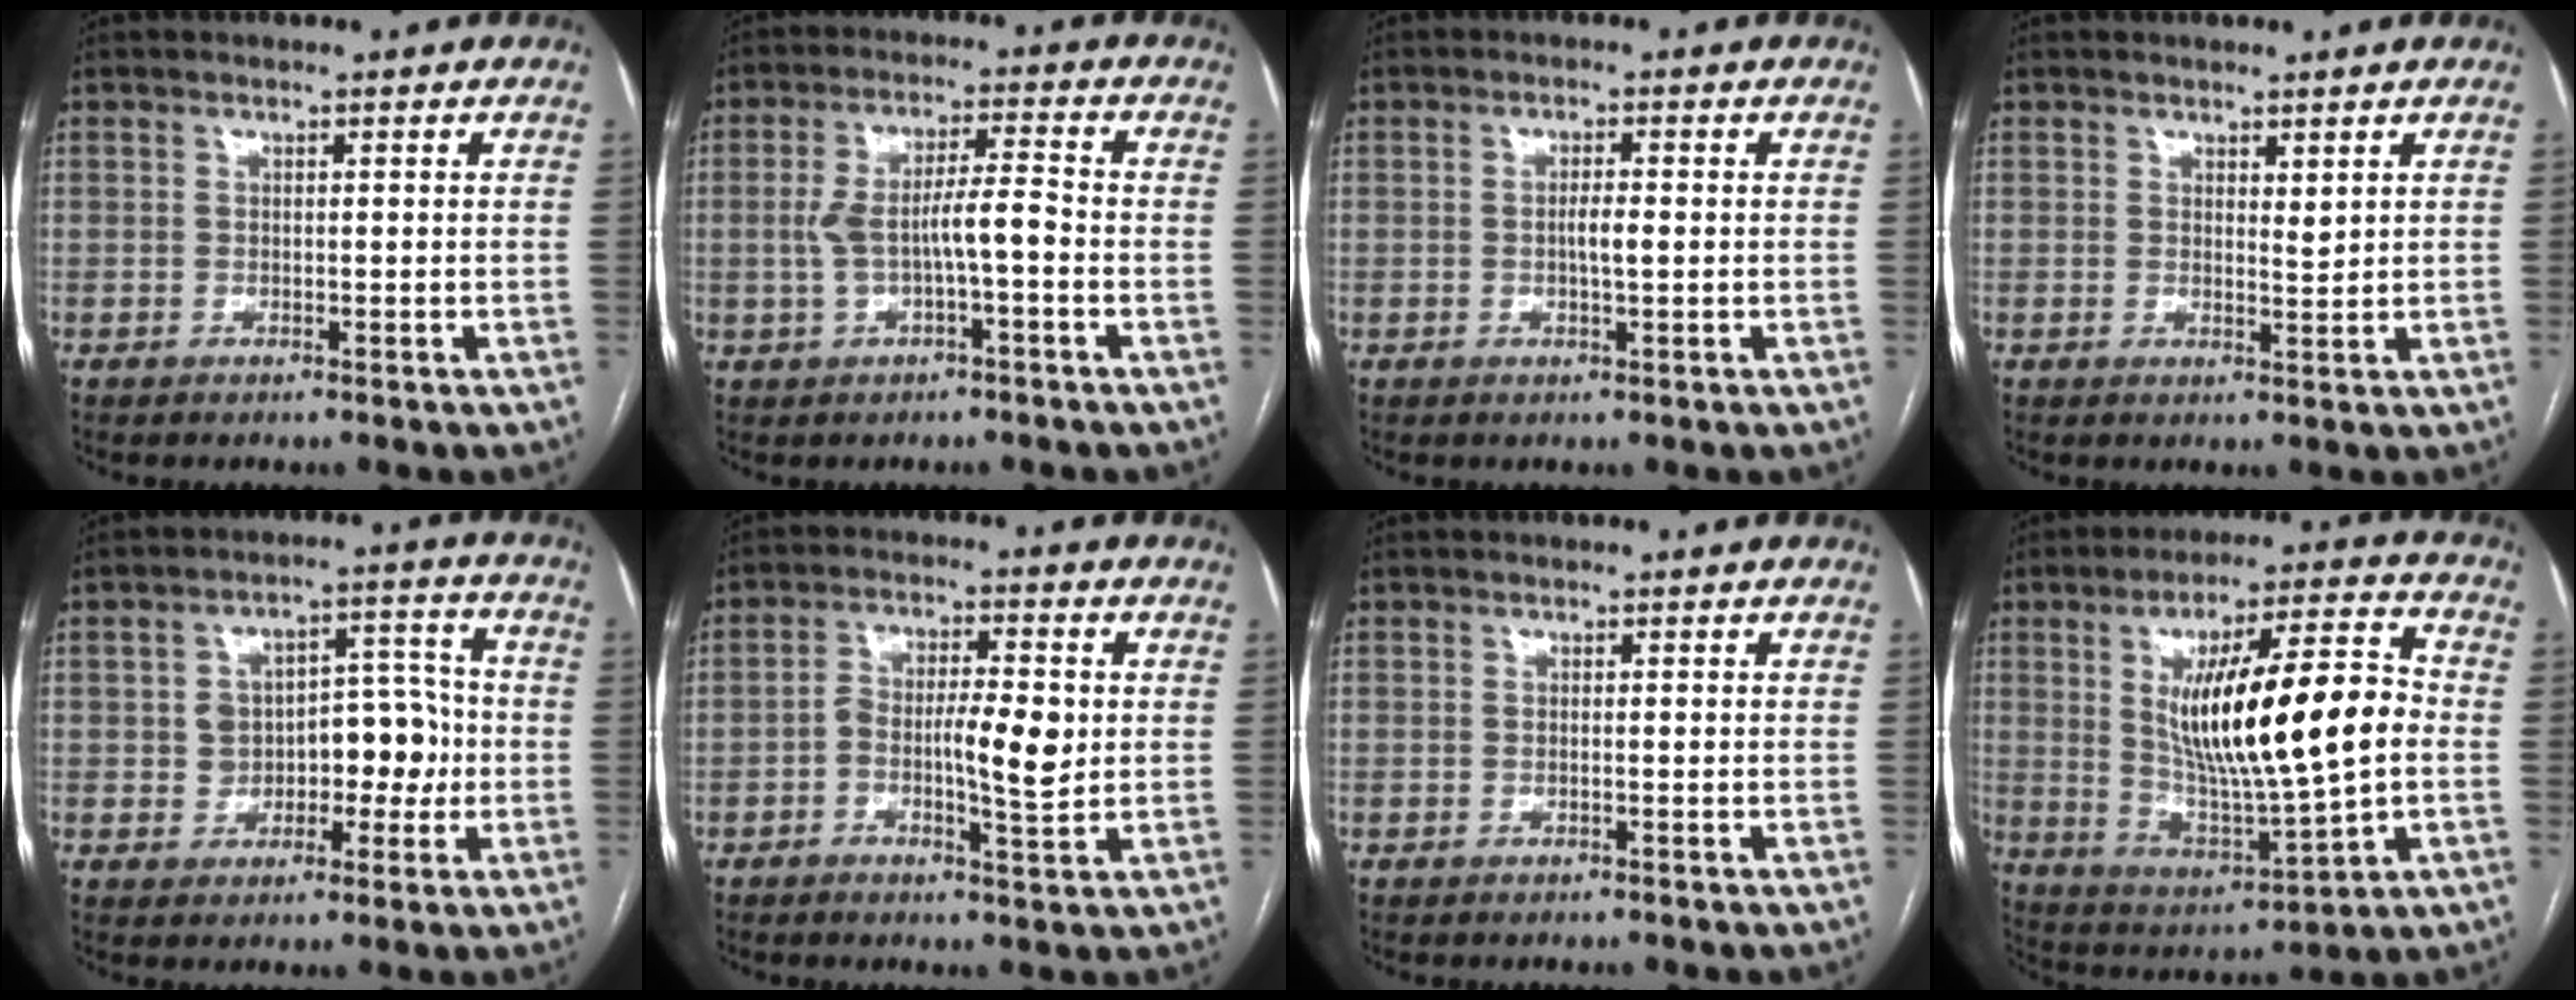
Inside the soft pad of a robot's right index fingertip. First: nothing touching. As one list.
[{"total": 7.0, "force": [-1.2, 1.5, 6.7], "torque": [-0.135, 0.022, -0.019]}, {"total": 2.4, "force": [-0.2, 0.3, 2.4], "torque": [-0.045, 0.001, -0.003]}, {"total": 1.5, "force": [1.0, 0.4, 1.1], "torque": [-0.019, -0.010, 0.019]}, {"total": 8.7, "force": [-0.9, 5.9, 6.3], "torque": [-0.080, 0.041, -0.005]}, {"total": 7.3, "force": [-0.7, 2.0, 7.0], "torque": [-0.123, 0.009, -0.011]}, {"total": 0.0}, {"total": 20.1, "force": [1.1, 3.4, 19.8], "torque": [-0.346, 0.006, 0.026]}]